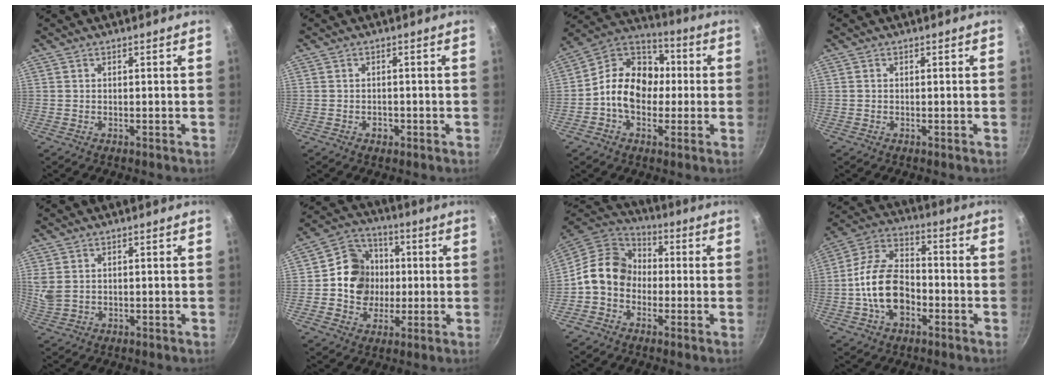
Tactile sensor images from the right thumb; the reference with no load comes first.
{"total": 1.6, "force": [-0.7, 1.1, 0.8], "torque": [-0.011, 0.004, -0.008]}
{"total": 14.2, "force": [-1.1, 11.0, 8.9], "torque": [-0.099, 0.038, -0.042]}
{"total": 0.0}
{"total": 3.8, "force": [1.2, 2.7, 2.4], "torque": [-0.045, -0.005, 0.031]}
{"total": 12.3, "force": [0.0, 11.2, 5.2], "torque": [-0.051, 0.019, -0.015]}
{"total": 11.9, "force": [-1.3, 9.9, 6.6], "torque": [-0.081, 0.037, -0.047]}
{"total": 14.2, "force": [-3.5, 9.1, 10.3], "torque": [-0.161, 0.040, -0.078]}